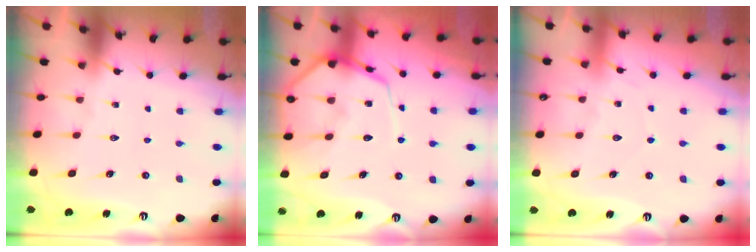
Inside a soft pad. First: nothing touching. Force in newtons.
{"total": 11.5, "press": 11.5, "slide": 0.9}
{"total": 3.6, "press": 3.6, "slide": 0.5}